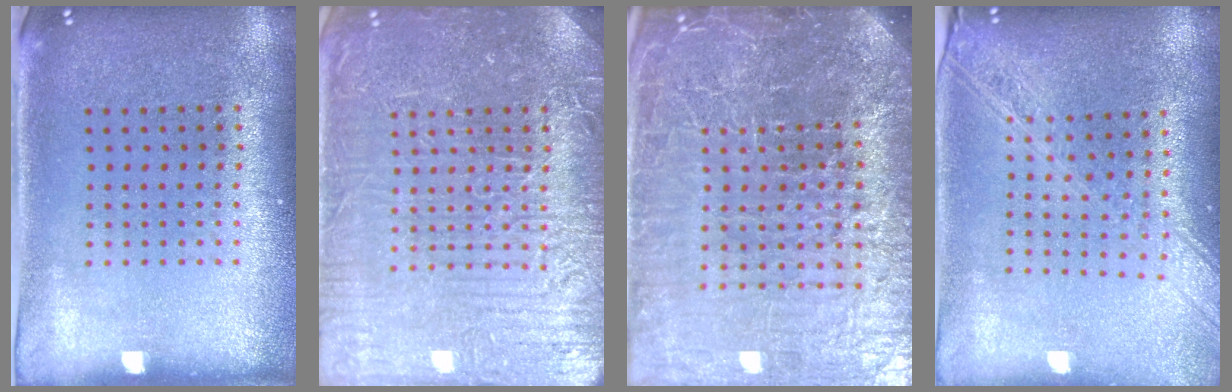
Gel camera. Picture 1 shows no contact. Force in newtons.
{"total": 7.8, "press": 7.7, "slide": 1.0}
{"total": 7.2, "press": 6.3, "slide": 3.5}
{"total": 2.2, "press": 1.9, "slide": 1.2}